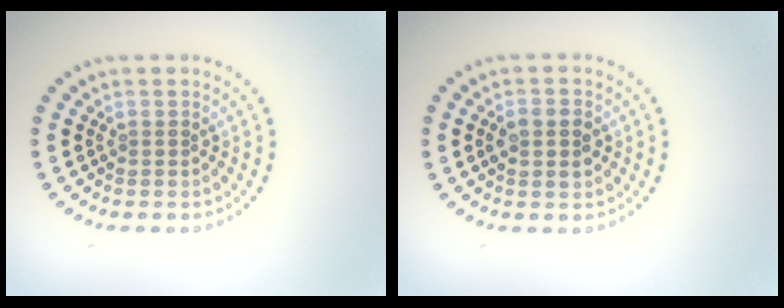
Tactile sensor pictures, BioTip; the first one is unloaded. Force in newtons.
{"total": 2.4, "press": 2.4, "slide": 0.2}